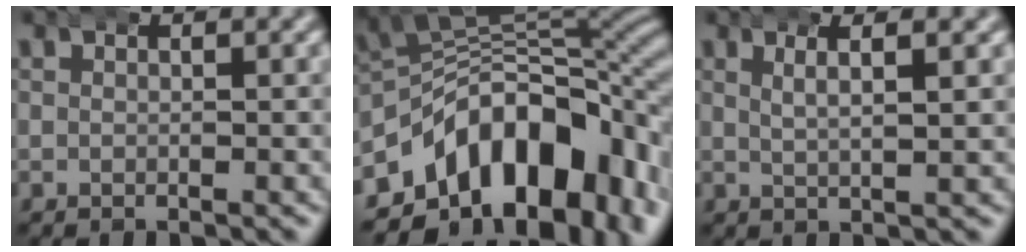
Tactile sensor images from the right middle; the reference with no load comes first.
{"total": 19.6, "force": [-4.9, 13.6, 13.2], "torque": [-0.207, -0.023, -0.074]}
{"total": 2.9, "force": [1.8, 0.2, 2.3], "torque": [-0.034, 0.009, 0.031]}